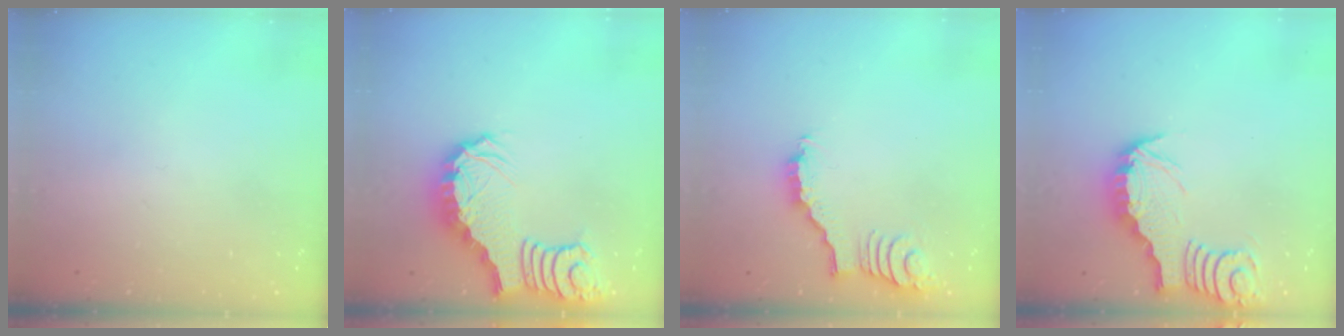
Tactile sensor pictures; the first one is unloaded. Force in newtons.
{"total": 3.3, "press": 3.3, "slide": 0.8}
{"total": 3.5, "press": 3.5, "slide": 0.4}
{"total": 3.2, "press": 3.2, "slide": 0.4}